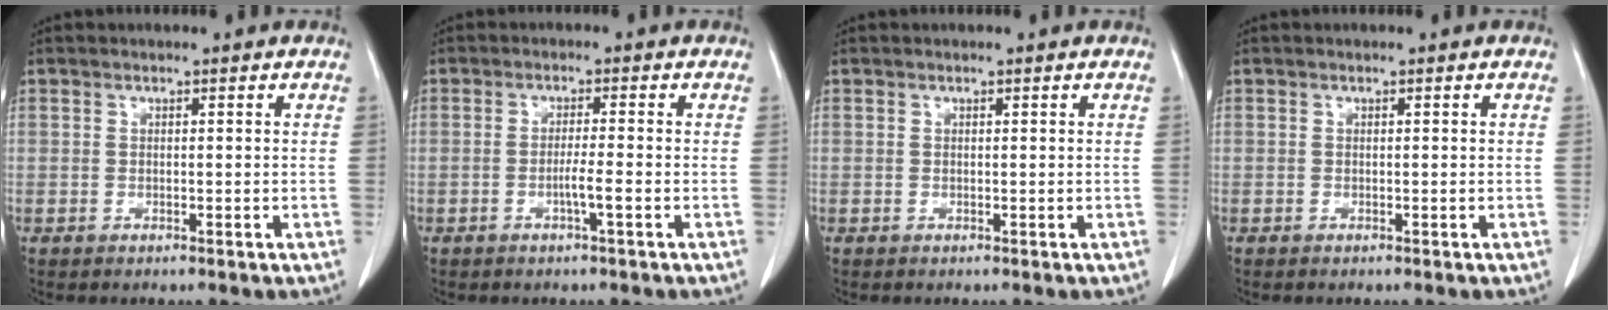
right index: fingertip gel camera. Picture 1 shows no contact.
{"total": 2.5, "force": [-0.9, -0.3, 2.3], "torque": [-0.043, -0.002, -0.018]}
{"total": 0.0}
{"total": 0.0}